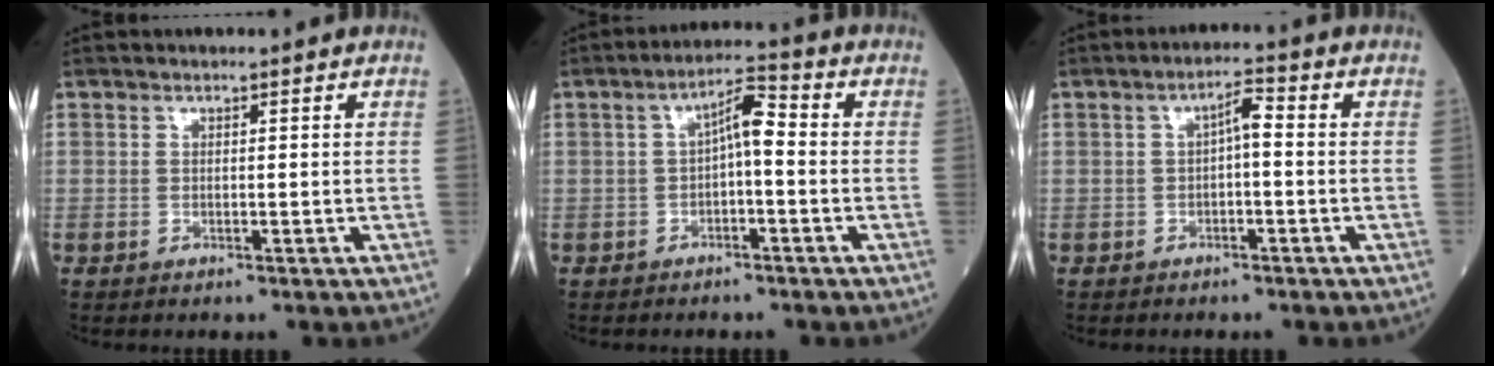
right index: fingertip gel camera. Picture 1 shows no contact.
{"total": 4.8, "force": [-0.2, 1.0, 4.7], "torque": [-0.072, 0.021, -0.008]}
{"total": 3.1, "force": [-0.1, 0.6, 3.1], "torque": [-0.046, 0.012, -0.003]}